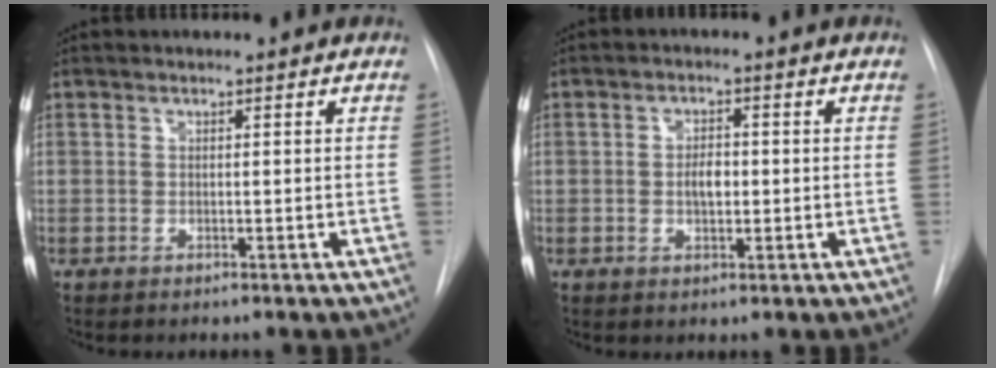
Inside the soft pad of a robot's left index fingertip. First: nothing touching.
{"total": 3.0, "force": [-0.1, 1.5, 2.6], "torque": [-0.044, 0.003, 0.000]}